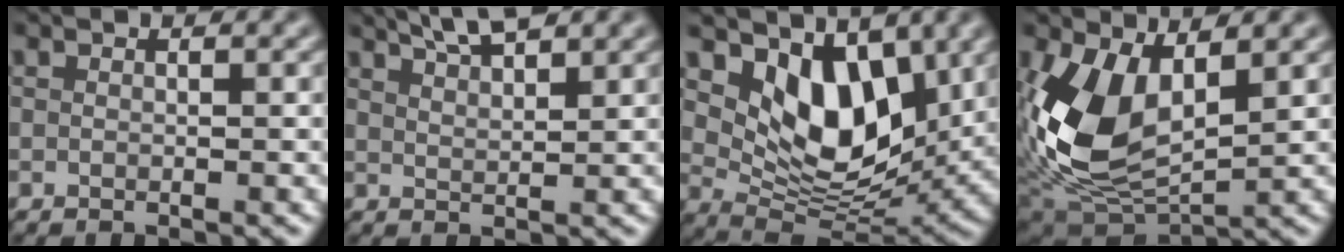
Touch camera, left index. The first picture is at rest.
{"total": 4.7, "force": [3.8, 1.2, 2.6], "torque": [-0.016, 0.017, 0.036]}
{"total": 8.1, "force": [3.3, 4.9, 5.6], "torque": [-0.093, -0.024, 0.052]}
{"total": 9.4, "force": [1.7, 5.3, 7.5], "torque": [-0.169, -0.016, 0.033]}